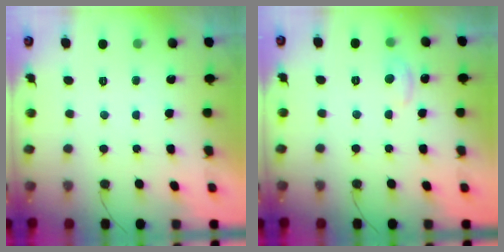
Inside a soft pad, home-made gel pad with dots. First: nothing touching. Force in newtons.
{"total": 6.3, "press": 6.3, "slide": 0.5}